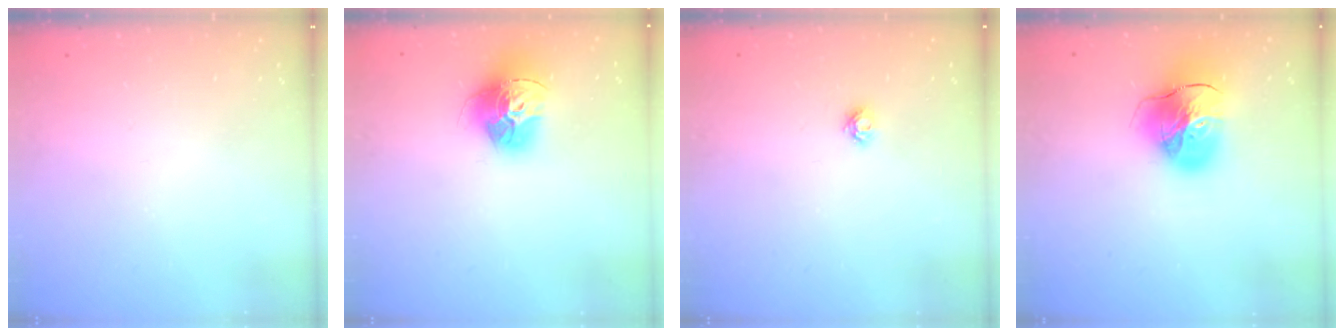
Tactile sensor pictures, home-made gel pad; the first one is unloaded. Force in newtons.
{"total": 15.7, "press": 15.6, "slide": 1.7}
{"total": 5.3, "press": 5.2, "slide": 0.5}
{"total": 19.2, "press": 19.0, "slide": 2.1}